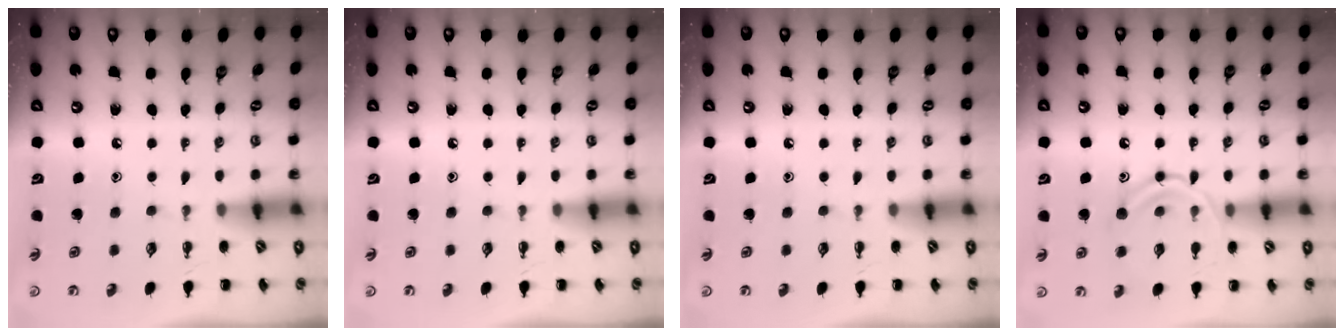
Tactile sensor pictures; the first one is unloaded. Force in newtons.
{"total": 0.0}
{"total": 0.0}
{"total": 13.7, "press": 13.6, "slide": 1.1}